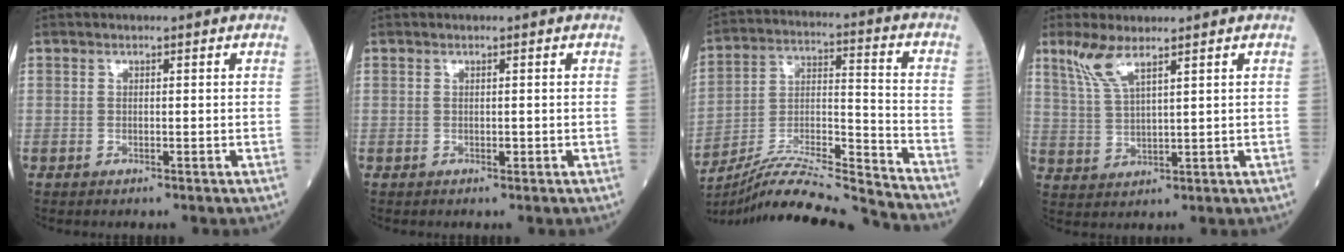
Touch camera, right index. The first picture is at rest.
{"total": 0.6, "force": [-0.1, 0.3, 0.5], "torque": [-0.010, -0.001, 0.000]}
{"total": 21.4, "force": [-20.2, -1.2, 6.8], "torque": [-0.144, -0.012, -0.335]}
{"total": 5.3, "force": [3.7, 0.6, 3.7], "torque": [-0.089, 0.004, 0.082]}